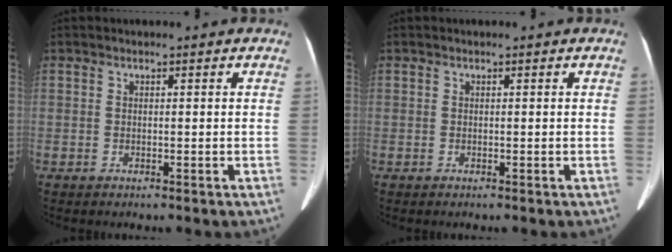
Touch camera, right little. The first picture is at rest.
{"total": 0.0}